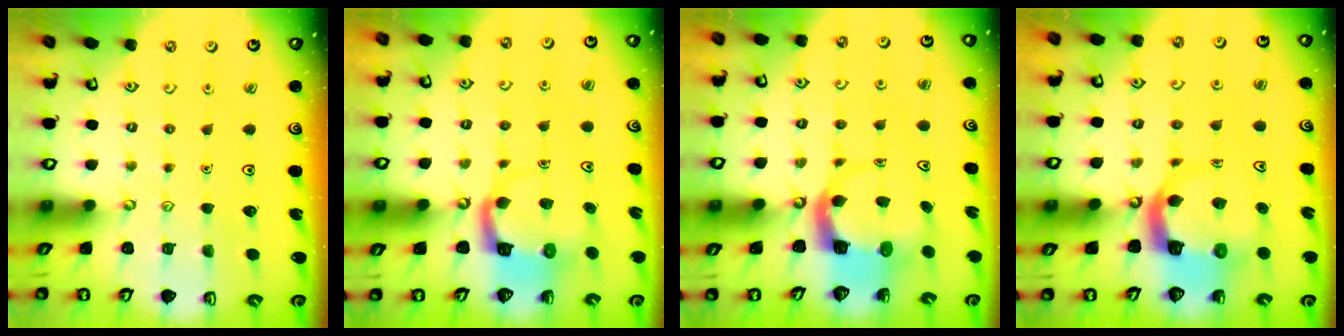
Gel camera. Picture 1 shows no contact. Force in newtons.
{"total": 6.7, "press": 6.7, "slide": 0.1}
{"total": 5.3, "press": 5.3, "slide": 0.6}
{"total": 6.6, "press": 6.5, "slide": 0.8}